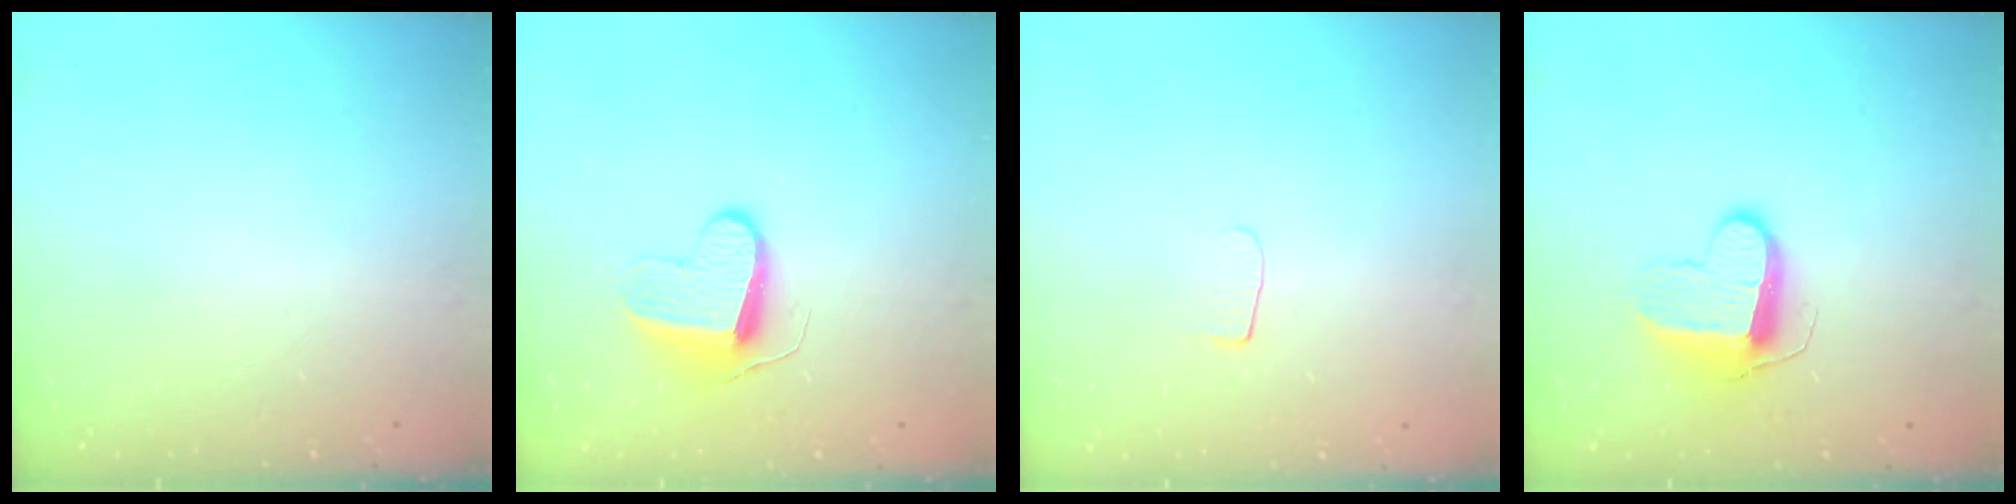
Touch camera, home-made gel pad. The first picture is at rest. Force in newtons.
{"total": 9.0, "press": 9.0, "slide": 0.1}
{"total": 4.5, "press": 4.4, "slide": 0.6}
{"total": 10.5, "press": 10.5, "slide": 0.4}